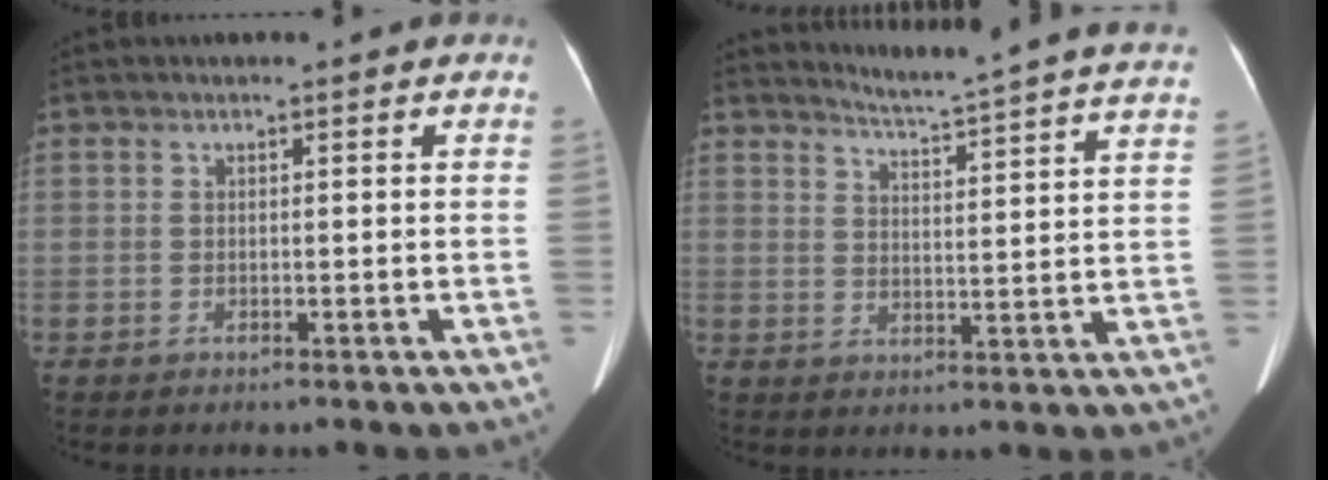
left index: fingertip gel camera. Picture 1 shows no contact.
{"total": 19.1, "force": [18.1, -1.3, 5.8], "torque": [-0.097, -0.081, 0.214]}